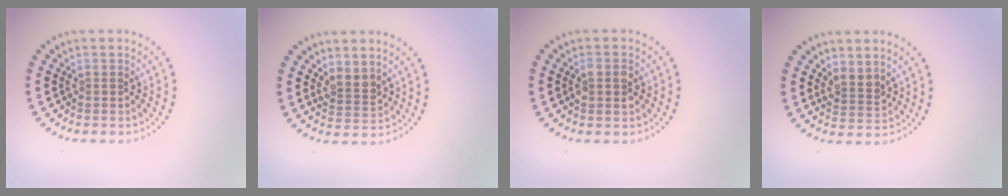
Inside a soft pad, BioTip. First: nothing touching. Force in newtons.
{"total": 2.1, "press": 1.7, "slide": 1.2}
{"total": 1.7, "press": 1.7, "slide": 0.2}
{"total": 2.1, "press": 1.7, "slide": 1.2}